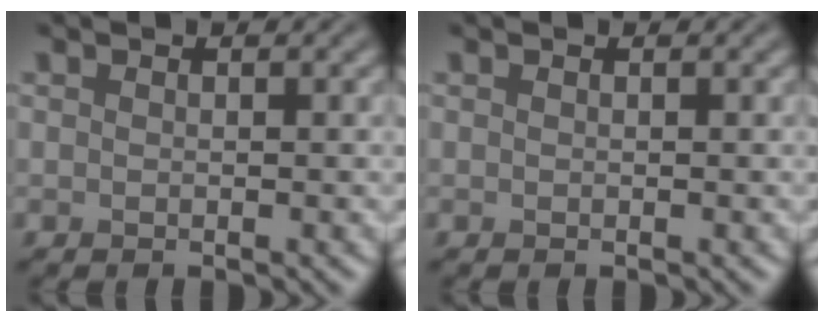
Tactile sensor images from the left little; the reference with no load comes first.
{"total": 0.0}